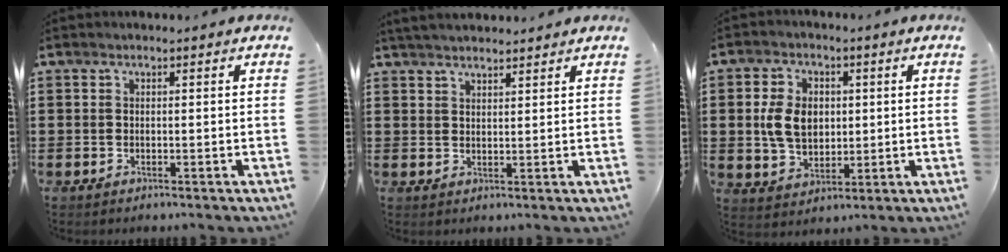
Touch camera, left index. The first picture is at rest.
{"total": 2.8, "force": [2.8, 0.3, 0.4], "torque": [-0.016, -0.002, 0.054]}
{"total": 7.0, "force": [0.6, 4.9, 4.9], "torque": [-0.118, 0.005, 0.003]}